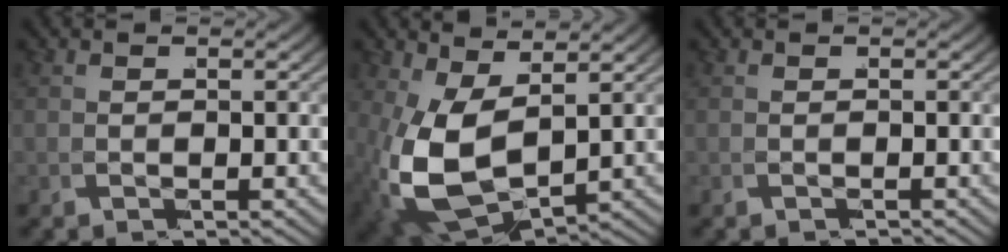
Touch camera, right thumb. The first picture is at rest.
{"total": 9.4, "force": [-0.5, 5.9, 7.3], "torque": [-0.205, -0.060, 0.031]}
{"total": 0.6, "force": [-0.6, 0.1, 0.0], "torque": [-0.001, -0.002, -0.008]}